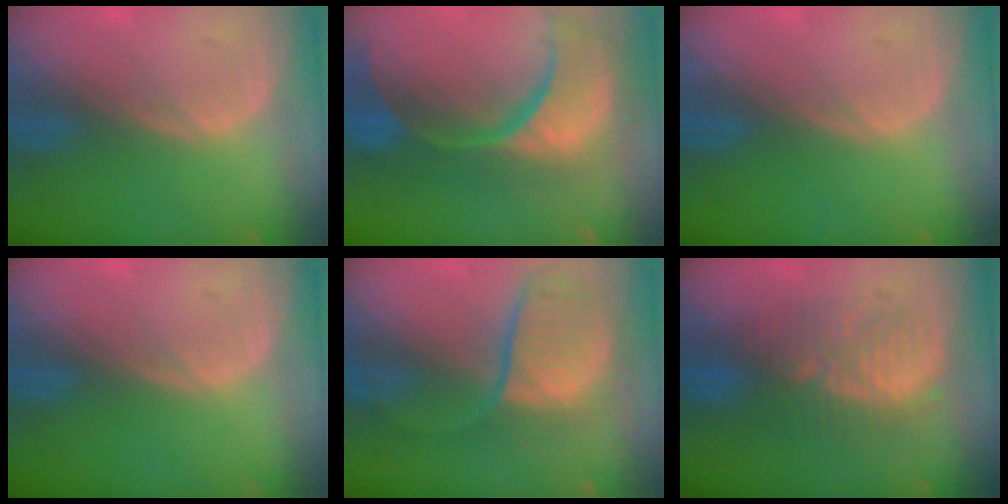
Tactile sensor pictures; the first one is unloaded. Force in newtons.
{"total": 15.2, "press": 12.1, "slide": 9.2}
{"total": 0.0}
{"total": 0.0}
{"total": 8.8, "press": 8.4, "slide": 2.6}
{"total": 8.7, "press": 8.5, "slide": 1.8}